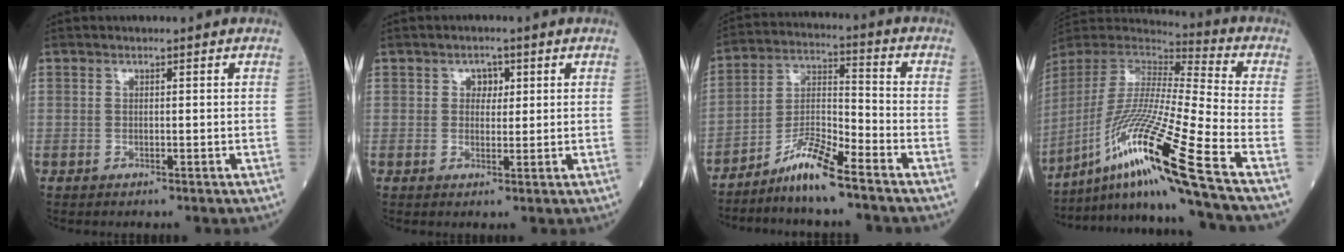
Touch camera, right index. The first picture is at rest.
{"total": 2.2, "force": [0.8, 1.6, 1.3], "torque": [-0.013, 0.004, 0.009]}
{"total": 8.0, "force": [-6.4, 0.2, 4.9], "torque": [-0.098, -0.006, -0.123]}
{"total": 23.7, "force": [-14.3, -2.0, 18.8], "torque": [-0.388, -0.035, -0.270]}